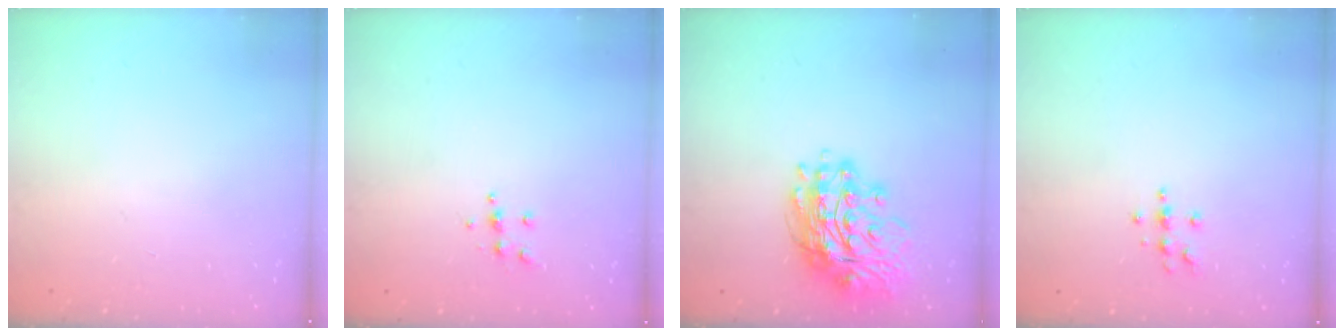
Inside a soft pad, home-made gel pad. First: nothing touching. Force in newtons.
{"total": 4.7, "press": 4.6, "slide": 0.5}
{"total": 17.0, "press": 16.8, "slide": 2.5}
{"total": 5.6, "press": 5.5, "slide": 0.7}